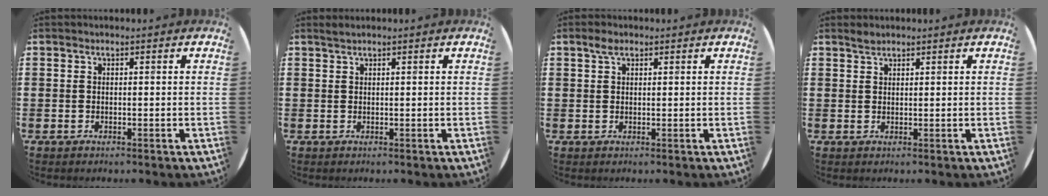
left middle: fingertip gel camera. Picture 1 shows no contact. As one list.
[{"total": 0.6, "force": [0.5, -0.1, 0.2], "torque": [-0.004, -0.001, 0.011]}, {"total": 1.5, "force": [1.0, 0.8, 0.8], "torque": [-0.011, 0.002, 0.016]}, {"total": 1.2, "force": [1.2, 0.3, 0.2], "torque": [-0.005, 0.002, 0.023]}]